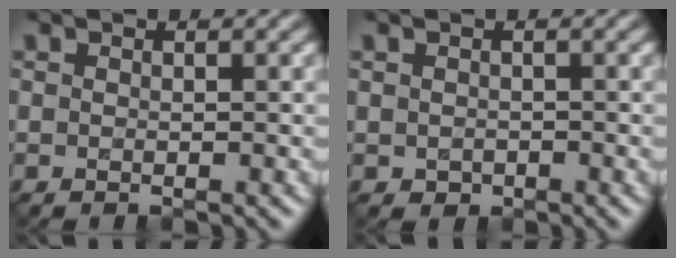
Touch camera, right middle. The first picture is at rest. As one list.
[{"total": 0.7, "force": [0.0, 0.7, 0.1], "torque": [-0.002, -0.001, -0.001]}]